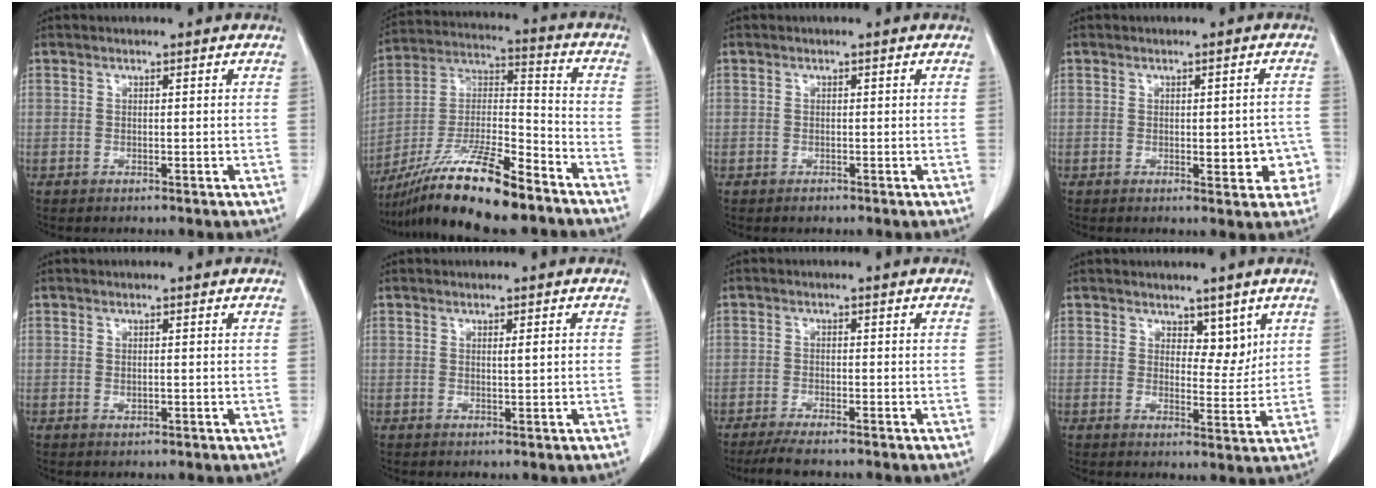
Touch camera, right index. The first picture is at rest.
{"total": 17.6, "force": [-13.2, 2.2, 11.4], "torque": [-0.232, -0.013, -0.238]}
{"total": 0.7, "force": [-0.5, 0.5, 0.1], "torque": [0.000, 0.002, -0.007]}
{"total": 4.8, "force": [-1.2, 2.2, 4.0], "torque": [-0.033, 0.011, -0.008]}
{"total": 0.5, "force": [0.0, 0.2, 0.5], "torque": [-0.008, -0.001, 0.004]}
{"total": 1.1, "force": [0.2, 0.1, 1.1], "torque": [-0.018, 0.001, 0.004]}
{"total": 4.6, "force": [-3.9, 0.4, 2.4], "torque": [-0.040, -0.011, -0.066]}
{"total": 4.2, "force": [2.5, 2.3, 2.4], "torque": [-0.021, -0.007, 0.039]}